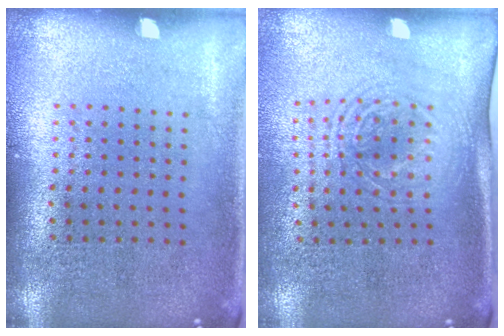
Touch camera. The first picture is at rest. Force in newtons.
{"total": 1.7, "press": 1.4, "slide": 1.0}